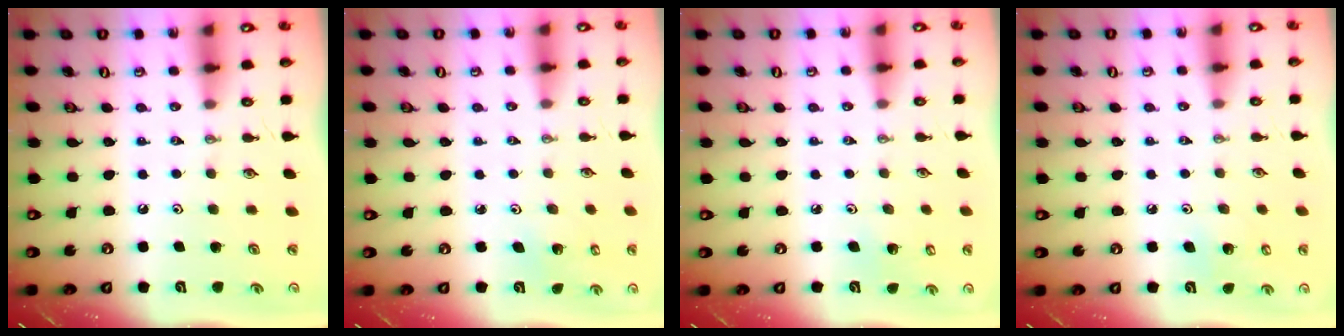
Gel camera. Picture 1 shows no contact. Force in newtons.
{"total": 2.2, "press": 2.2, "slide": 0.2}
{"total": 2.5, "press": 2.4, "slide": 0.6}
{"total": 4.7, "press": 4.6, "slide": 0.4}